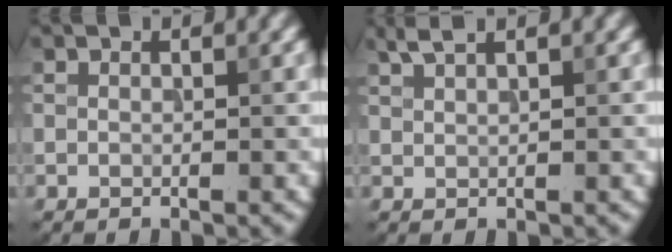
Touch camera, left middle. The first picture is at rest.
{"total": 1.7, "force": [1.3, 0.4, 1.0], "torque": [-0.018, 0.003, 0.027]}